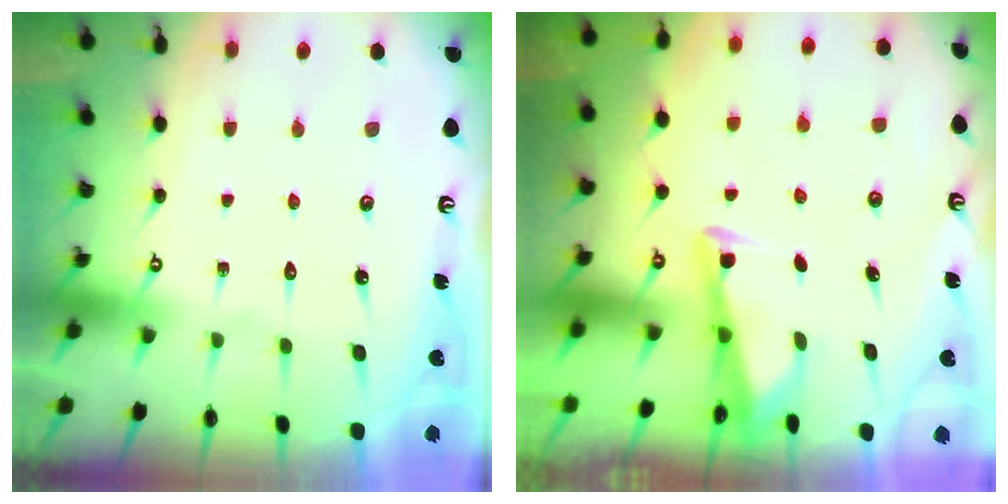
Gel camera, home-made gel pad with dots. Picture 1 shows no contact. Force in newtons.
{"total": 3.0, "press": 3.0, "slide": 0.3}